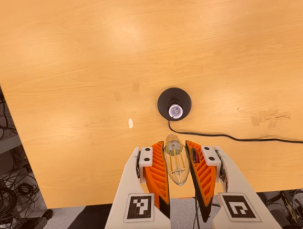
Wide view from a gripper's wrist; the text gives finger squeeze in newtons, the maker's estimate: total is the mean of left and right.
{"total": 19.0, "left": 20.3, "right": 17.7}